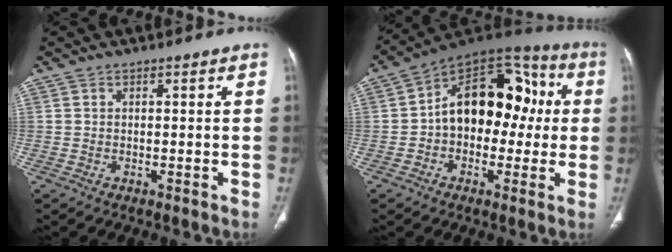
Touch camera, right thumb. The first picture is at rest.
{"total": 18.8, "force": [0.8, 12.6, 14.0], "torque": [-0.157, 0.053, 0.001]}